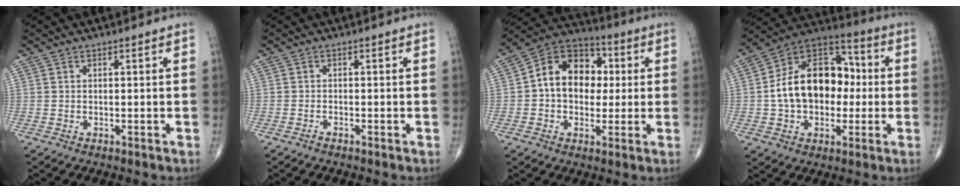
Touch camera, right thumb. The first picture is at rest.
{"total": 0.7, "force": [-0.6, 0.1, 0.3], "torque": [-0.008, 0.001, -0.013]}
{"total": 14.4, "force": [1.2, 10.7, 9.6], "torque": [-0.114, 0.027, 0.010]}
{"total": 19.1, "force": [-0.2, 13.1, 13.9], "torque": [-0.190, 0.038, -0.010]}